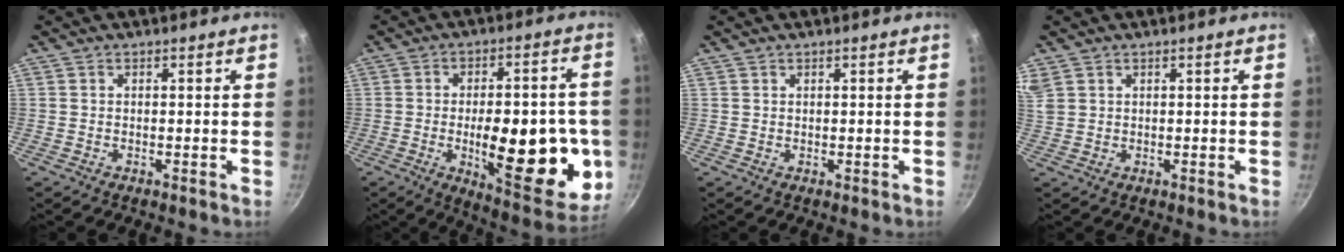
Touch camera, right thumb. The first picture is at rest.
{"total": 23.8, "force": [-4.2, 9.7, 21.3], "torque": [-0.248, 0.004, -0.048]}
{"total": 0.5, "force": [0.4, 0.3, 0.1], "torque": [0.004, -0.002, 0.009]}
{"total": 5.6, "force": [3.0, 4.0, 2.6], "torque": [-0.050, 0.012, 0.067]}